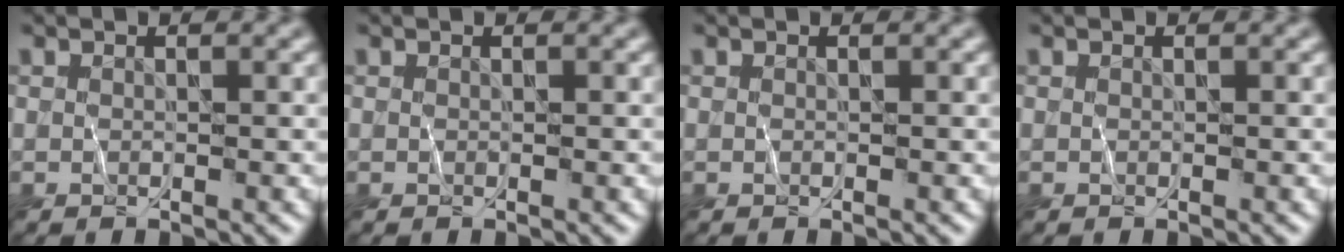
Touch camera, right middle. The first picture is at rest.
{"total": 0.0}
{"total": 0.0}
{"total": 0.0}